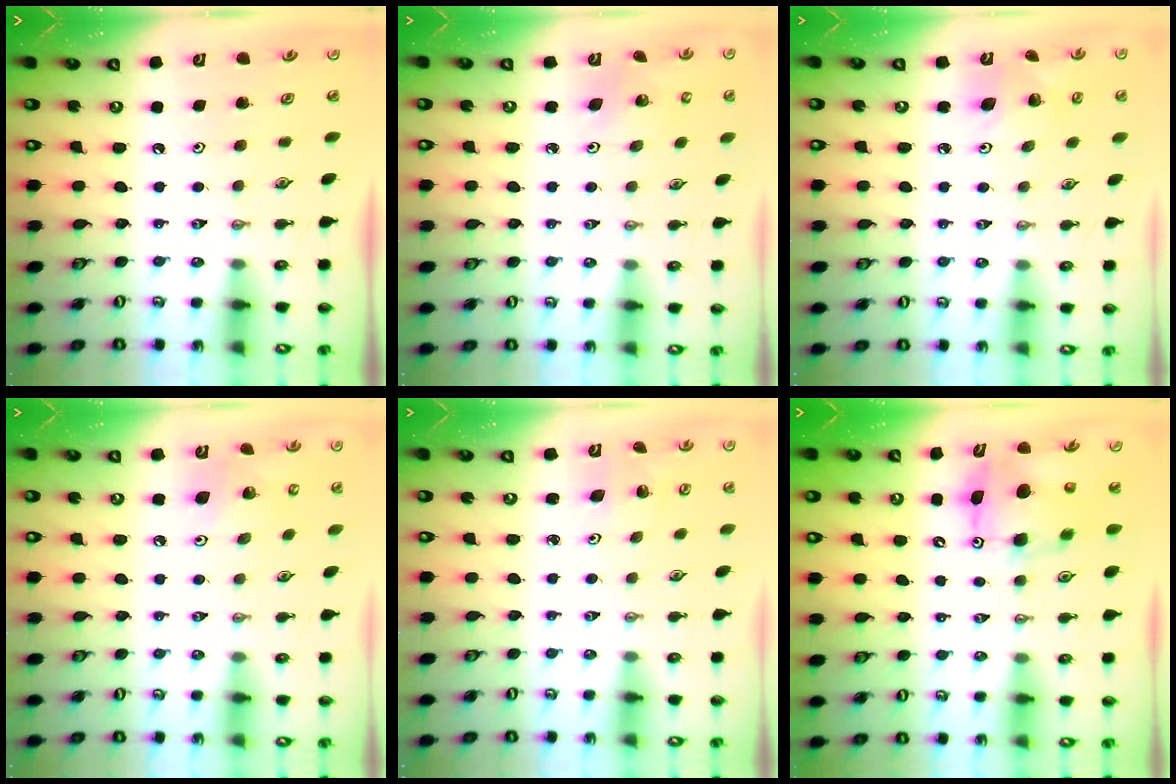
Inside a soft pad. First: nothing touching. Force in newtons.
{"total": 2.8, "press": 2.8, "slide": 0.2}
{"total": 7.4, "press": 7.2, "slide": 1.7}
{"total": 8.6, "press": 8.4, "slide": 1.5}
{"total": 1.9, "press": 1.9, "slide": 0.0}
{"total": 8.5, "press": 8.5, "slide": 0.9}